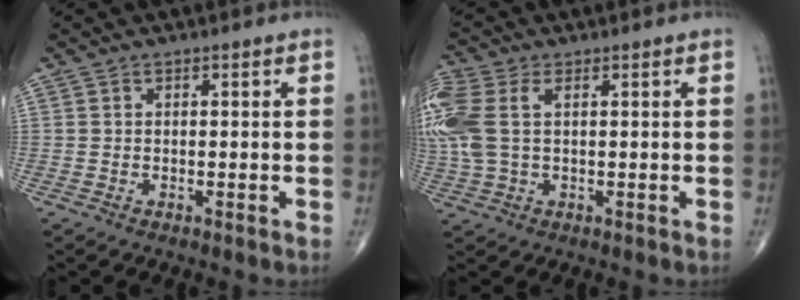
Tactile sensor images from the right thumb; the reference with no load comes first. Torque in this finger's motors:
{"motor_torque": [-0.08, 0.03, 1.15, 0.57, 0.16]}